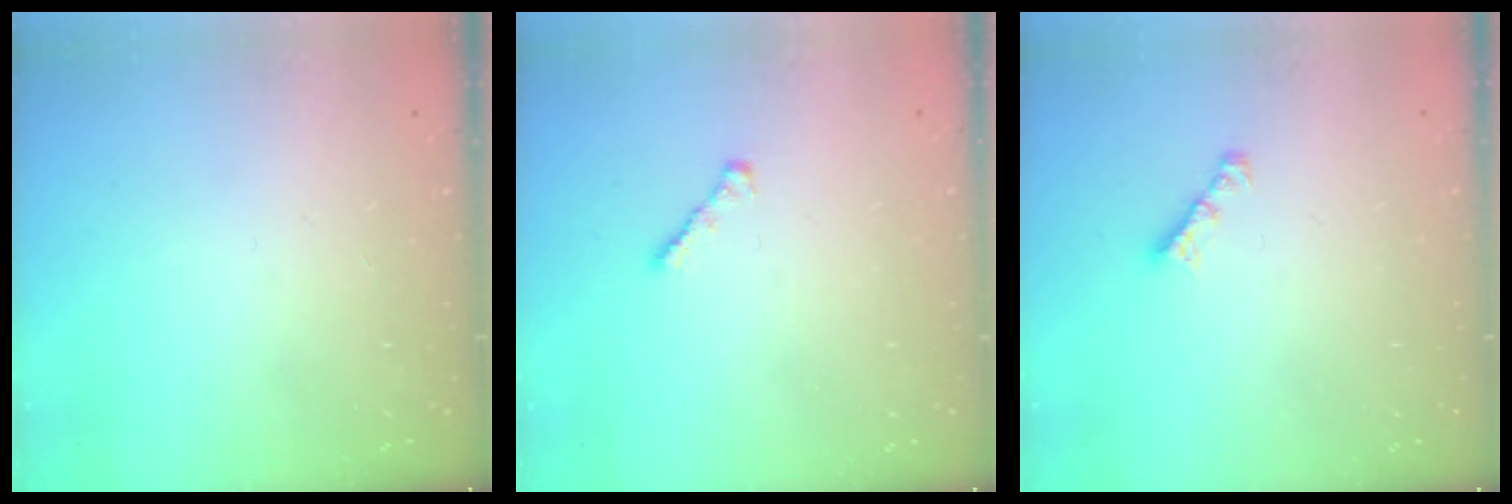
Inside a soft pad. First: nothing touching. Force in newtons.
{"total": 2.4, "press": 2.3, "slide": 0.6}
{"total": 1.7, "press": 1.6, "slide": 0.5}